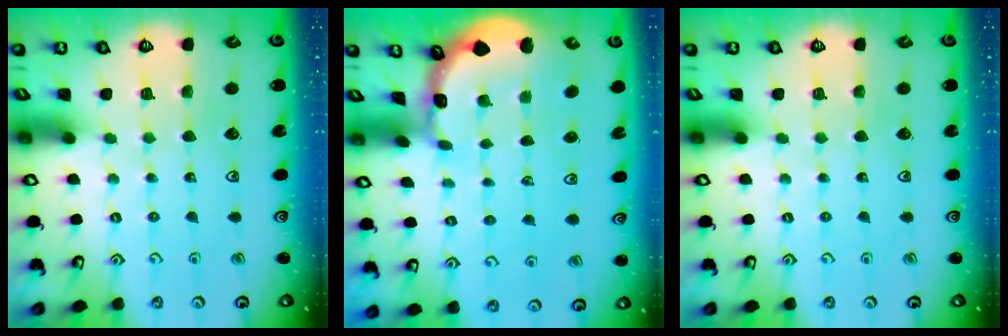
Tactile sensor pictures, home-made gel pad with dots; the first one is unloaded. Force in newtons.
{"total": 1.2, "press": 1.2, "slide": 0.1}
{"total": 0.0}